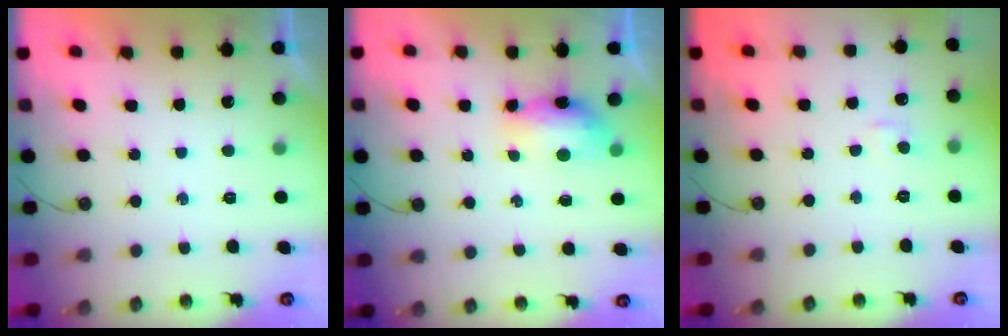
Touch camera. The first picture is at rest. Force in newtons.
{"total": 7.6, "press": 7.5, "slide": 1.0}
{"total": 3.1, "press": 3.0, "slide": 0.4}